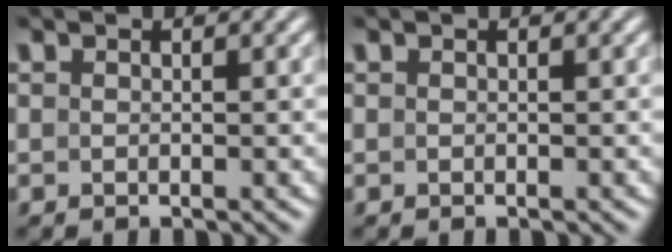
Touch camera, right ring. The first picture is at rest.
{"total": 0.0}